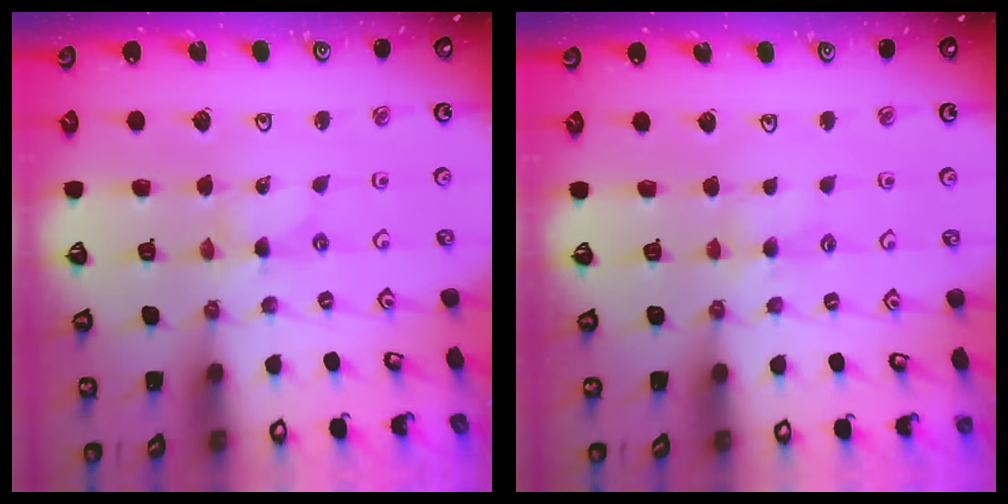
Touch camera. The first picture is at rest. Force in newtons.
{"total": 2.5, "press": 2.5, "slide": 0.3}